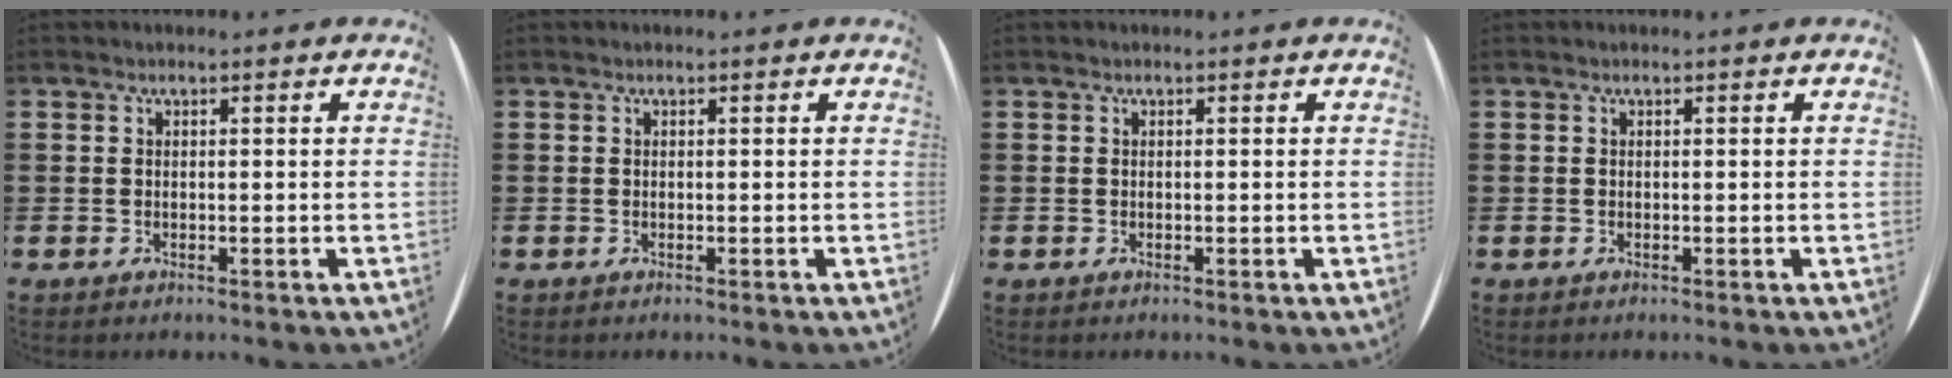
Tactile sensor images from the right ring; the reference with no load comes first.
{"total": 0.0}
{"total": 0.0}
{"total": 0.0}